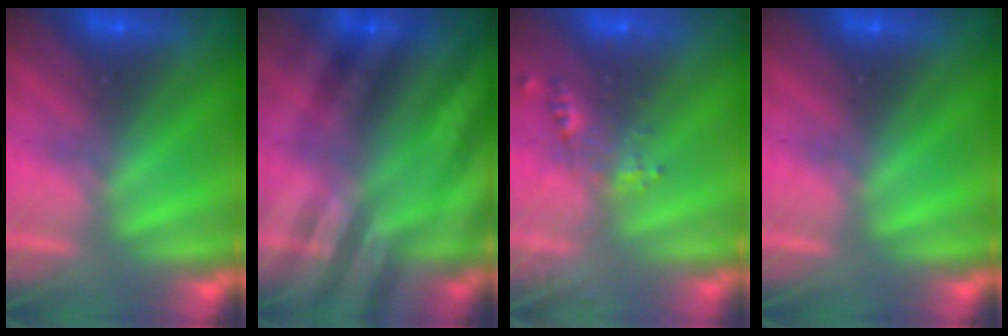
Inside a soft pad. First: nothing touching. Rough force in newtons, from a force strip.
{"total": 2.8}
{"total": 2.4}
{"total": 0.0}